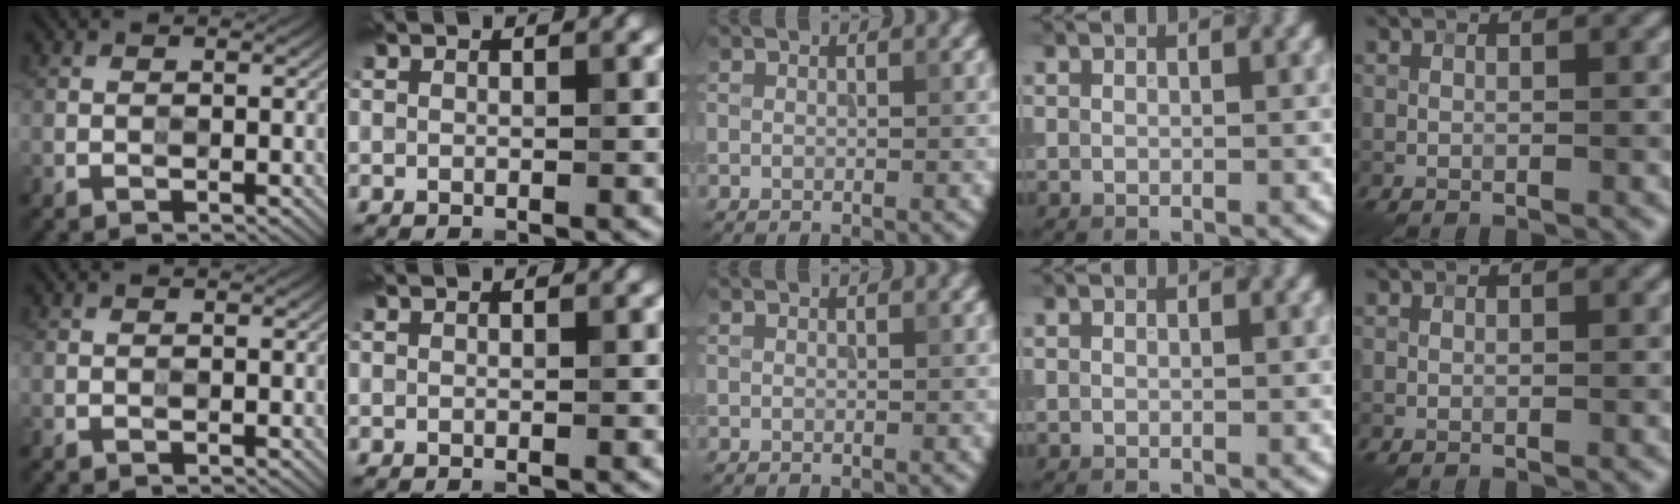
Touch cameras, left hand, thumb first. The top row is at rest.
{}